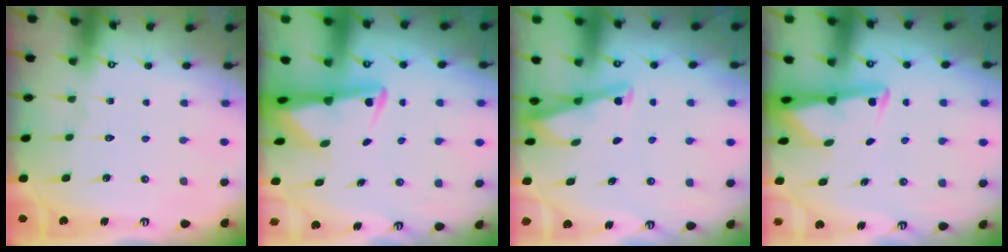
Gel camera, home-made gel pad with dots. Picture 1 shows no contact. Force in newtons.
{"total": 3.7, "press": 3.6, "slide": 0.7}
{"total": 2.9, "press": 2.9, "slide": 0.3}
{"total": 3.0, "press": 2.9, "slide": 0.6}